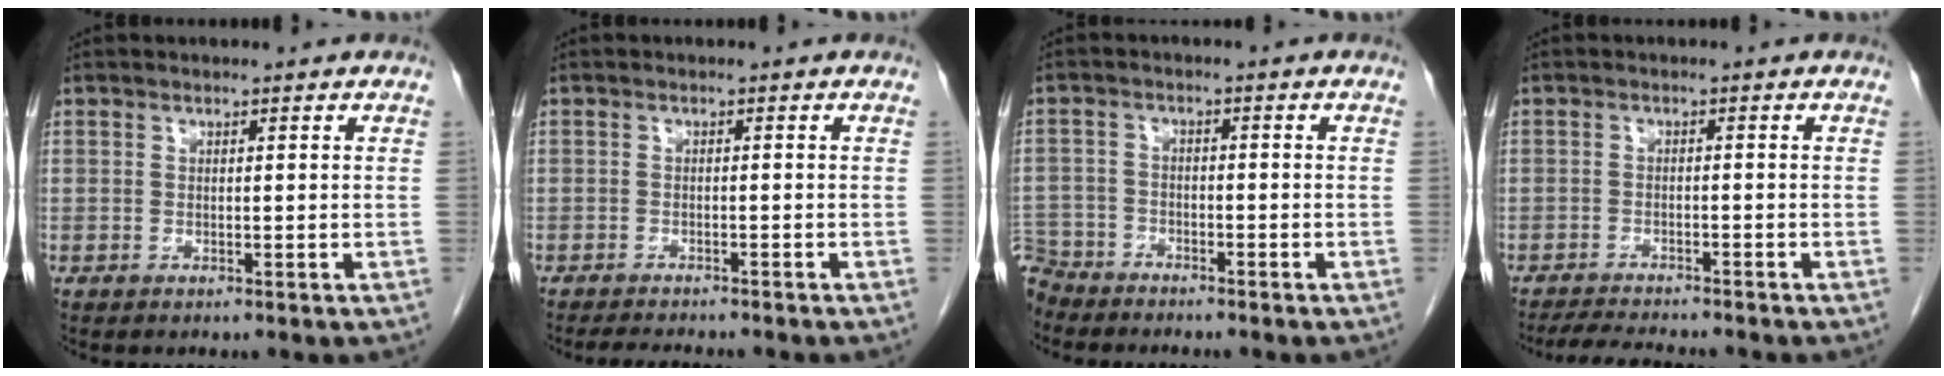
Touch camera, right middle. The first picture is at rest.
{"total": 5.9, "force": [-5.3, 0.8, 2.5], "torque": [-0.032, -0.010, -0.075]}
{"total": 6.7, "force": [-6.1, 2.7, 0.3], "torque": [-0.009, -0.005, -0.116]}
{"total": 6.5, "force": [-6.1, 0.5, 2.4], "torque": [-0.036, -0.014, -0.096]}